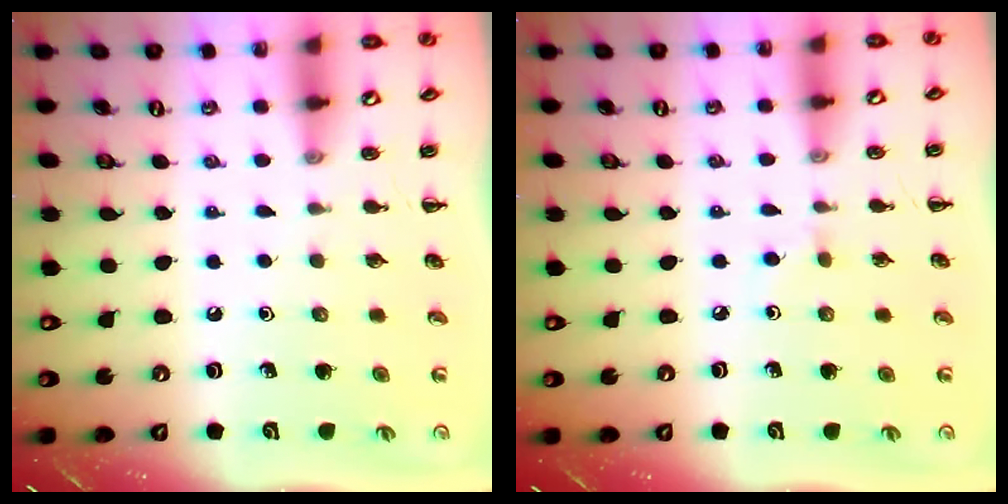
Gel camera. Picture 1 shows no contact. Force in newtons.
{"total": 2.7, "press": 2.5, "slide": 1.2}